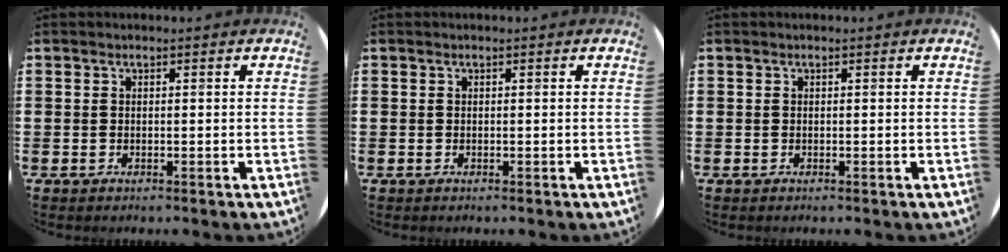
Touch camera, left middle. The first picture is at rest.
{"total": 0.0}
{"total": 0.0}